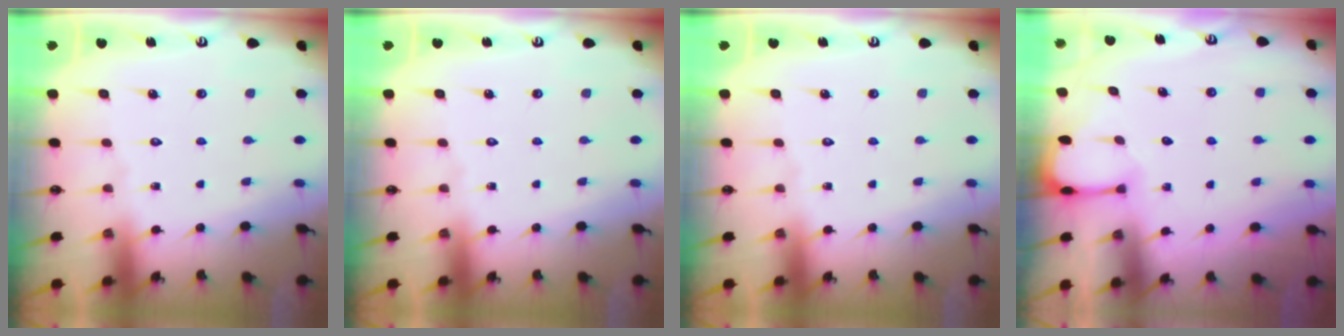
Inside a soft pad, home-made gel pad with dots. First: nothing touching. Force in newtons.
{"total": 0.0}
{"total": 0.0}
{"total": 1.3, "press": 1.2, "slide": 0.2}